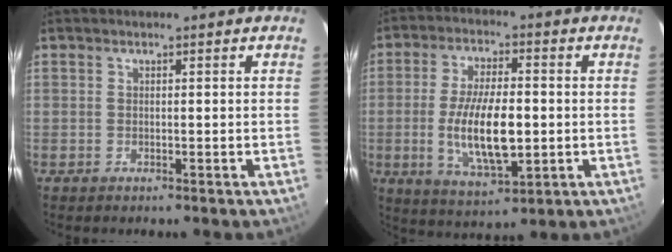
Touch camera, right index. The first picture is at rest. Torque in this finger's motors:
{"motor_torque": [1.62, -0.53, 1.05, 0.21]}